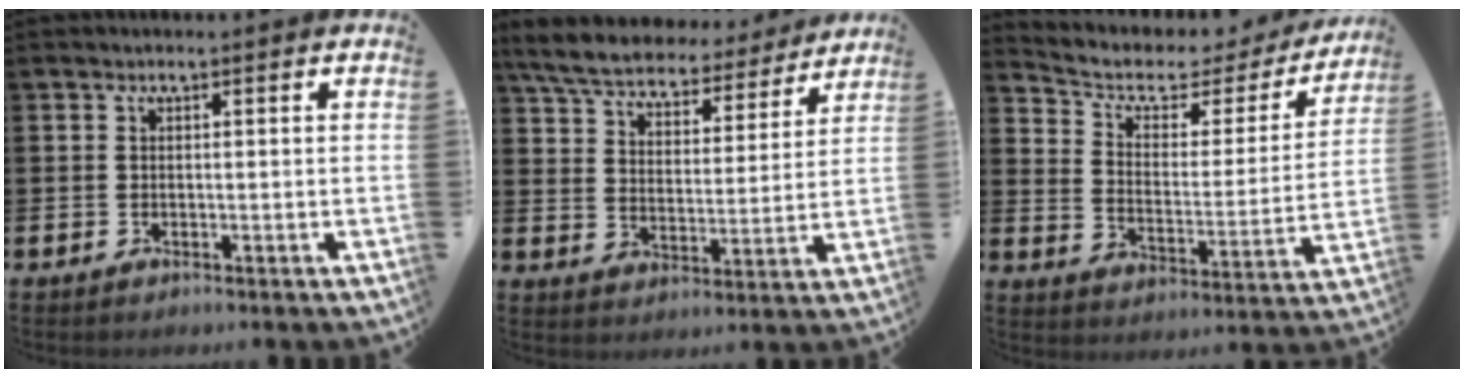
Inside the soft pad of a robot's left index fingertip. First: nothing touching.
{"total": 7.2, "force": [6.7, 1.8, 1.8], "torque": [-0.067, -0.045, 0.117]}
{"total": 5.2, "force": [4.0, 2.7, 2.0], "torque": [-0.065, -0.030, 0.058]}